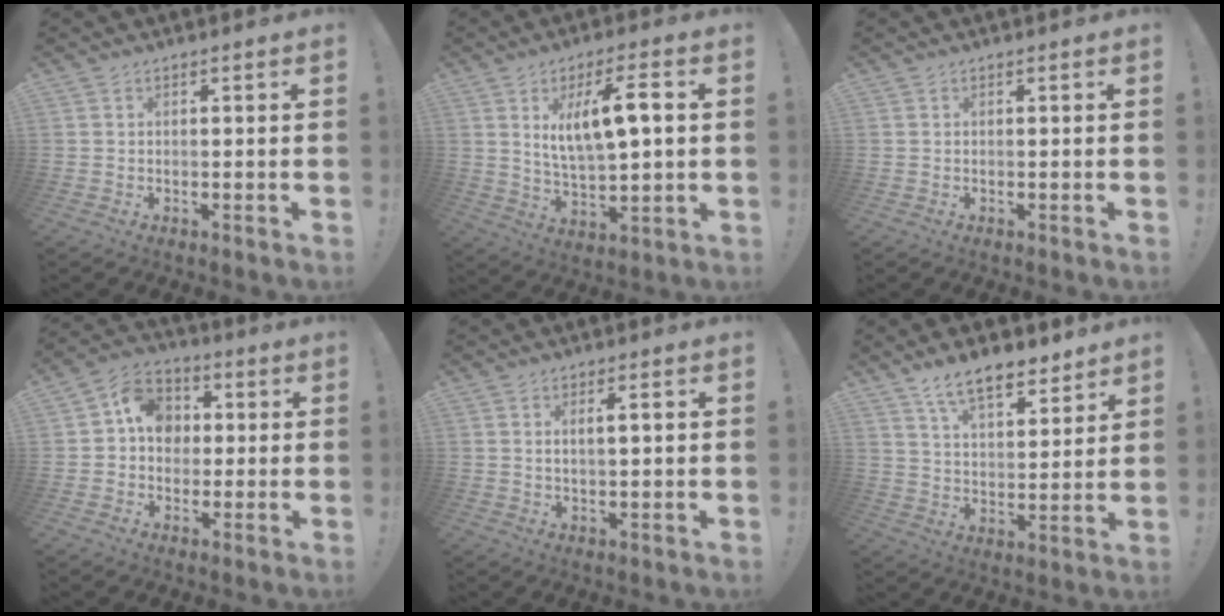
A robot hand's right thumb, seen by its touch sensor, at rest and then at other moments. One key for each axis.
{"total": 11.7, "fx": 3.5, "fy": 3.4, "fz": 10.7, "tx": -0.168, "ty": -0.008, "tz": 0.056}
{"total": 0.0}
{"total": 11.3, "fx": 1.3, "fy": 9.9, "fz": 5.3, "tx": -0.069, "ty": 0.014, "tz": 0.030}
{"total": 3.0, "fx": 0.7, "fy": 0.7, "fz": 2.8, "tx": -0.040, "ty": -0.005, "tz": 0.008}
{"total": 11.8, "fx": 8.9, "fy": 4.5, "fz": 6.4, "tx": -0.108, "ty": -0.047, "tz": 0.160}